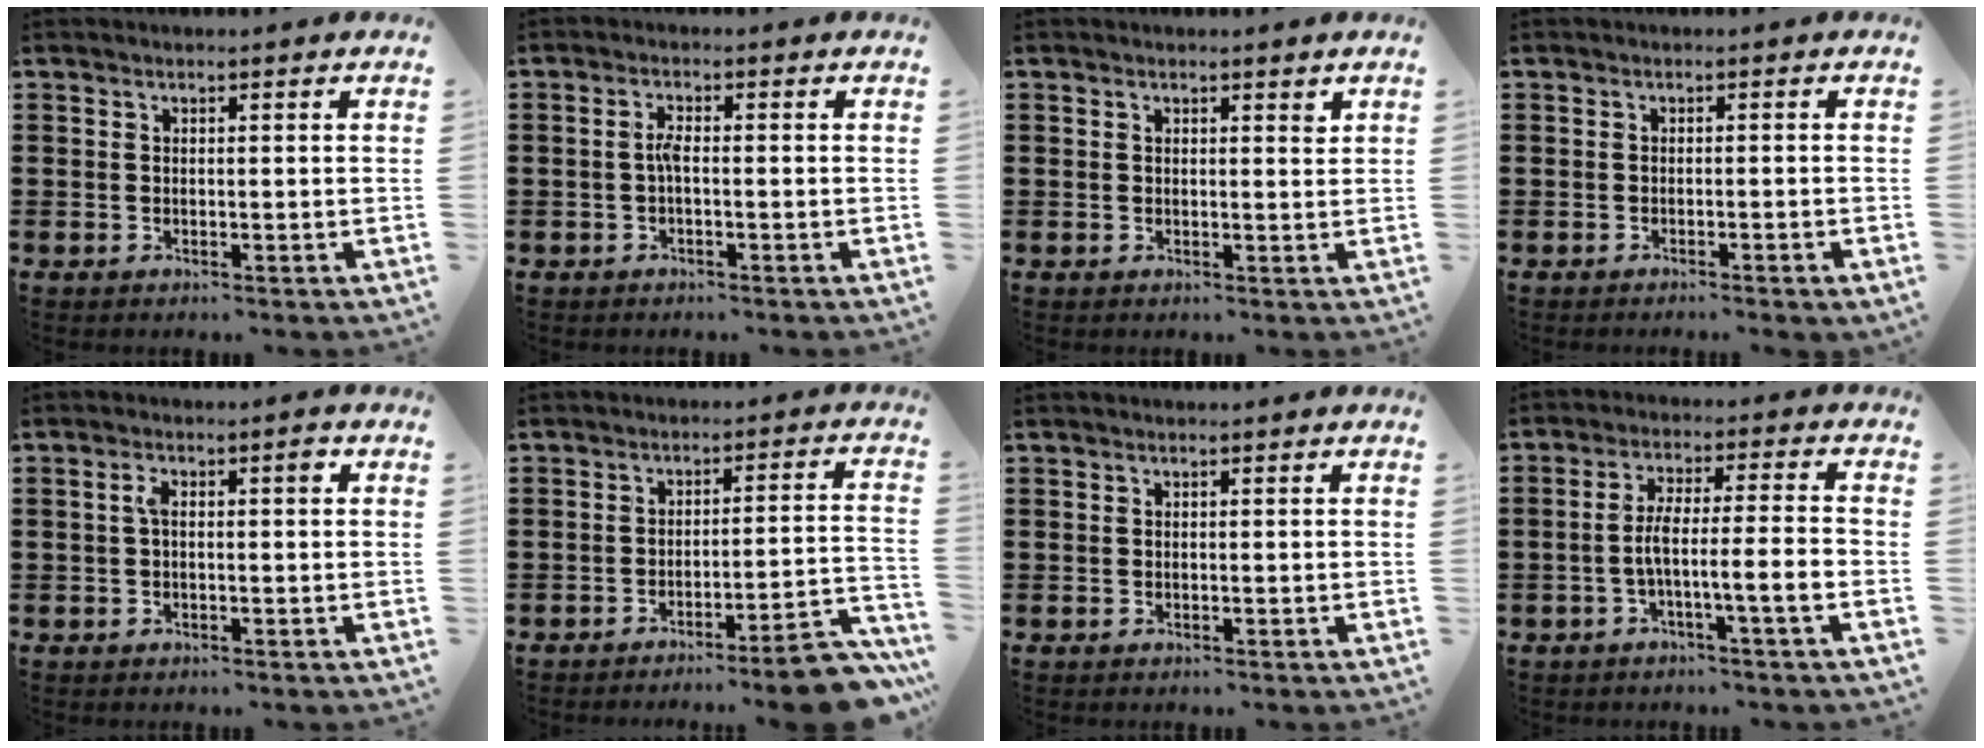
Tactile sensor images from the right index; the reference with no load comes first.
{"total": 2.1, "force": [-0.4, 0.5, 2.0], "torque": [-0.047, 0.000, -0.012]}
{"total": 1.0, "force": [0.6, 0.4, 0.8], "torque": [-0.008, -0.001, 0.009]}
{"total": 0.6, "force": [-0.5, -0.1, 0.1], "torque": [-0.003, -0.001, -0.011]}
{"total": 2.9, "force": [0.2, 0.7, 2.8], "torque": [-0.045, 0.002, -0.001]}
{"total": 6.9, "force": [-5.9, 0.0, 3.6], "torque": [-0.050, 0.002, -0.108]}
{"total": 0.0}
{"total": 6.3, "force": [-2.3, 0.2, 5.9], "torque": [-0.111, -0.002, -0.048]}